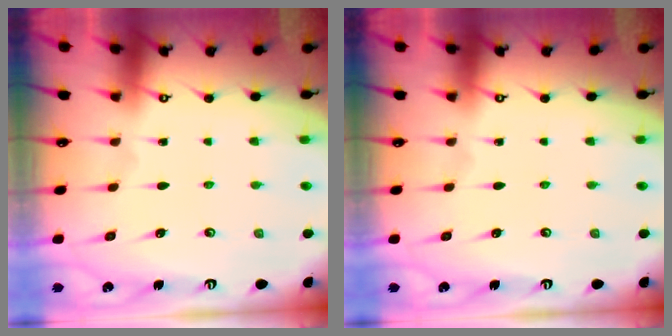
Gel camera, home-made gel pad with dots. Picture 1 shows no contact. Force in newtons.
{"total": 0.0}